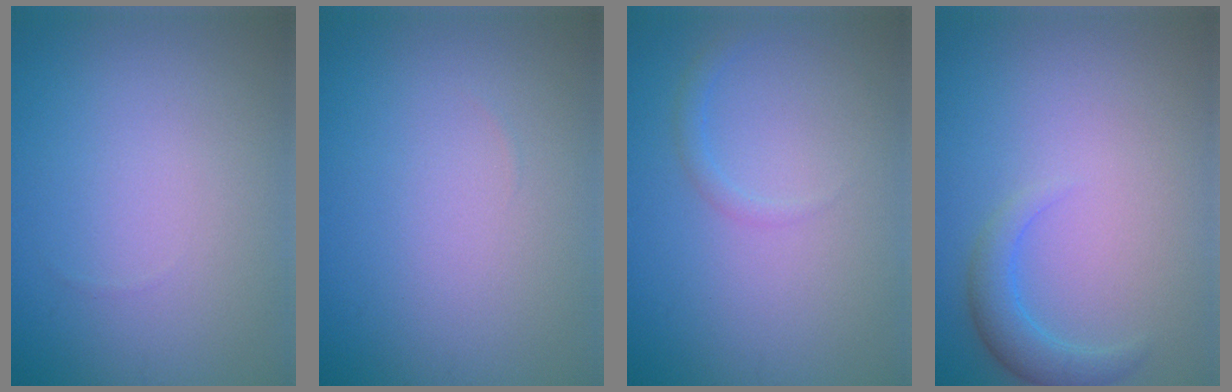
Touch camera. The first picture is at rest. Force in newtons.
{"total": 0.0}
{"total": 1.0, "press": 1.0, "slide": 0.1}
{"total": 2.4, "press": 2.4, "slide": 0.1}